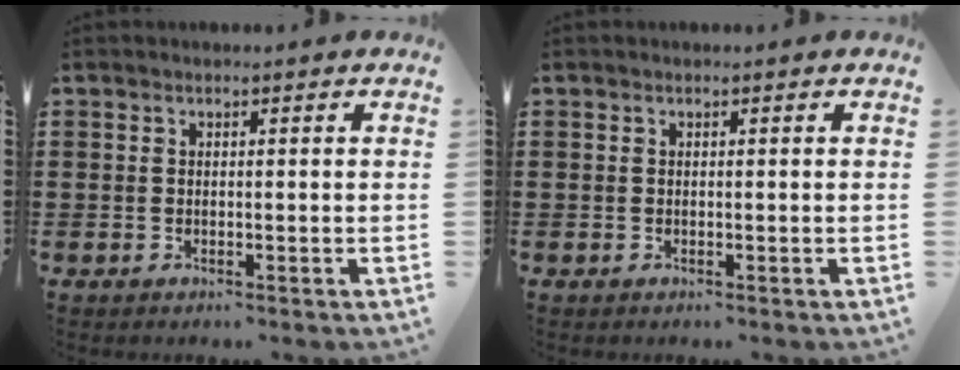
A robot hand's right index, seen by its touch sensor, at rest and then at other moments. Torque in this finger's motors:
{"motor_torque": [0.01, 0.01, 0.00, 0.00]}